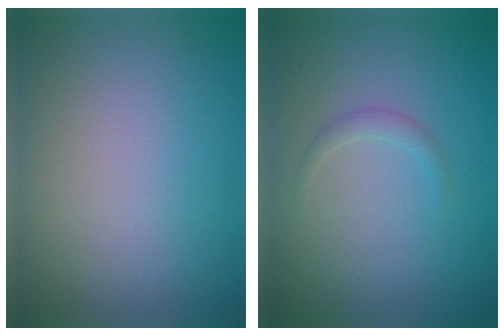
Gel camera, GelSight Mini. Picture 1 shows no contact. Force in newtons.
{"total": 0.5, "press": 0.5, "slide": 0.1}